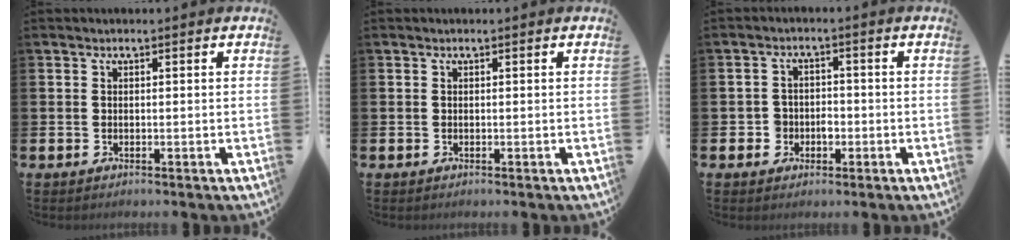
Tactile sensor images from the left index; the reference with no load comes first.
{"total": 0.0}
{"total": 2.7, "force": [-1.0, 2.4, 0.5], "torque": [-0.014, 0.003, -0.026]}